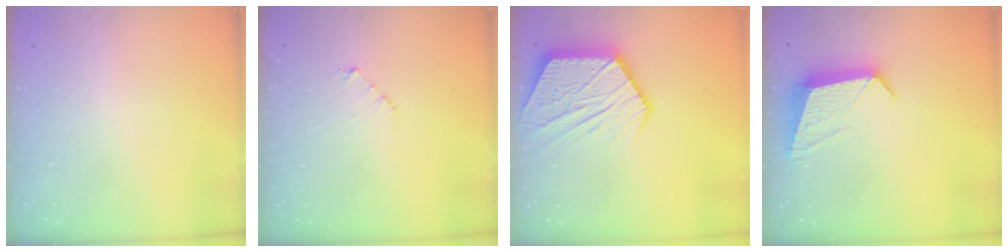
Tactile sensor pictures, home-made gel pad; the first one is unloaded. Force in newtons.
{"total": 4.8, "press": 4.8, "slide": 0.3}
{"total": 18.7, "press": 18.6, "slide": 1.5}
{"total": 10.9, "press": 10.8, "slide": 1.1}